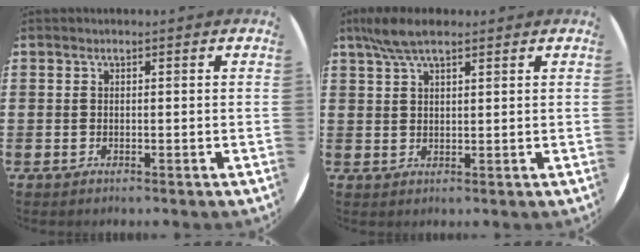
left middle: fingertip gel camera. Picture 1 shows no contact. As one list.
[{"total": 4.9, "force": [3.4, 1.7, 3.1], "torque": [-0.069, 0.006, 0.063]}]